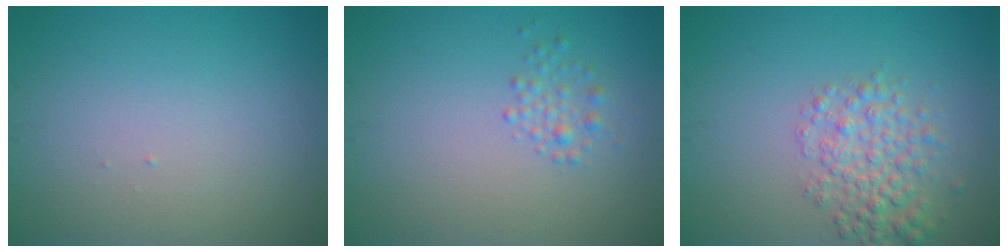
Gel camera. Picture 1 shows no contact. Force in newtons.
{"total": 1.4, "press": 1.4, "slide": 0.1}
{"total": 3.9, "press": 3.9, "slide": 0.1}